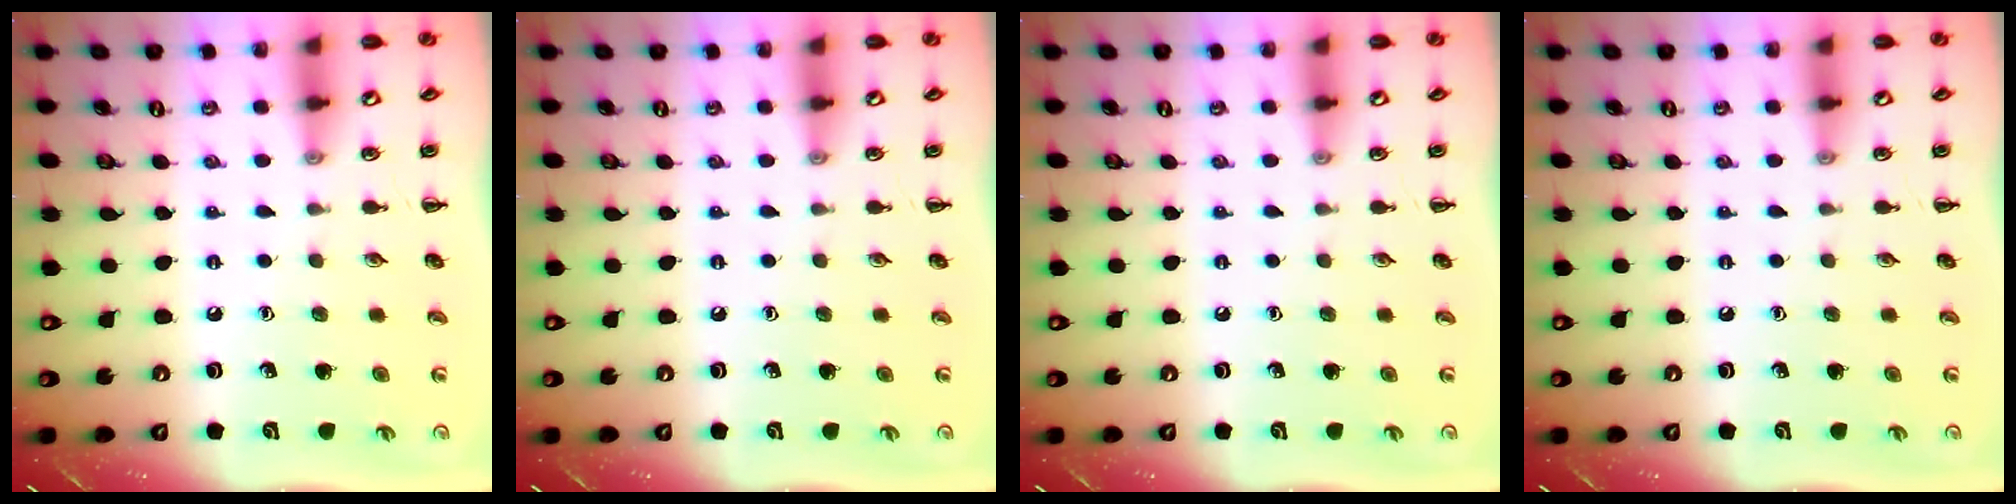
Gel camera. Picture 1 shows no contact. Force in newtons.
{"total": 0.0}
{"total": 0.0}
{"total": 0.0}